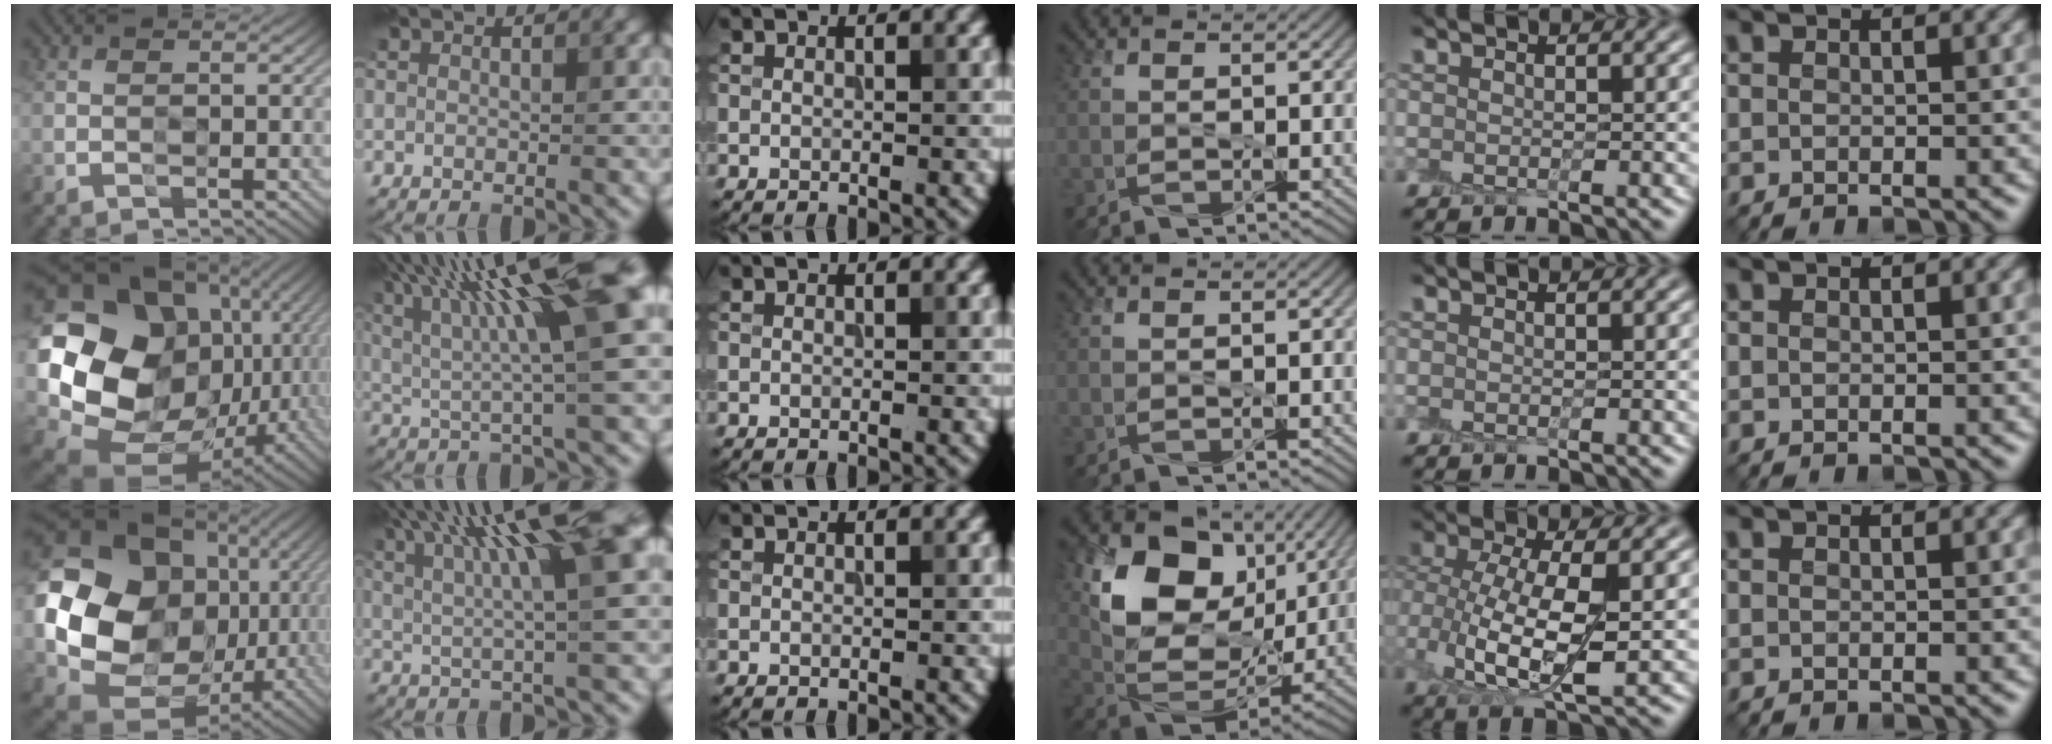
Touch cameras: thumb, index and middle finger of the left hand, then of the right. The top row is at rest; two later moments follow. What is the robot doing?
{"motion": "peel", "object": "plastic screen protector"}